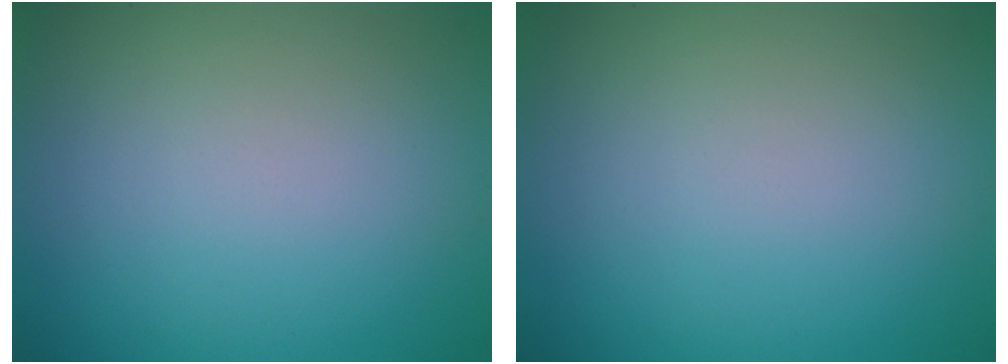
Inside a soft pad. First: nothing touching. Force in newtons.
{"total": 0.0}